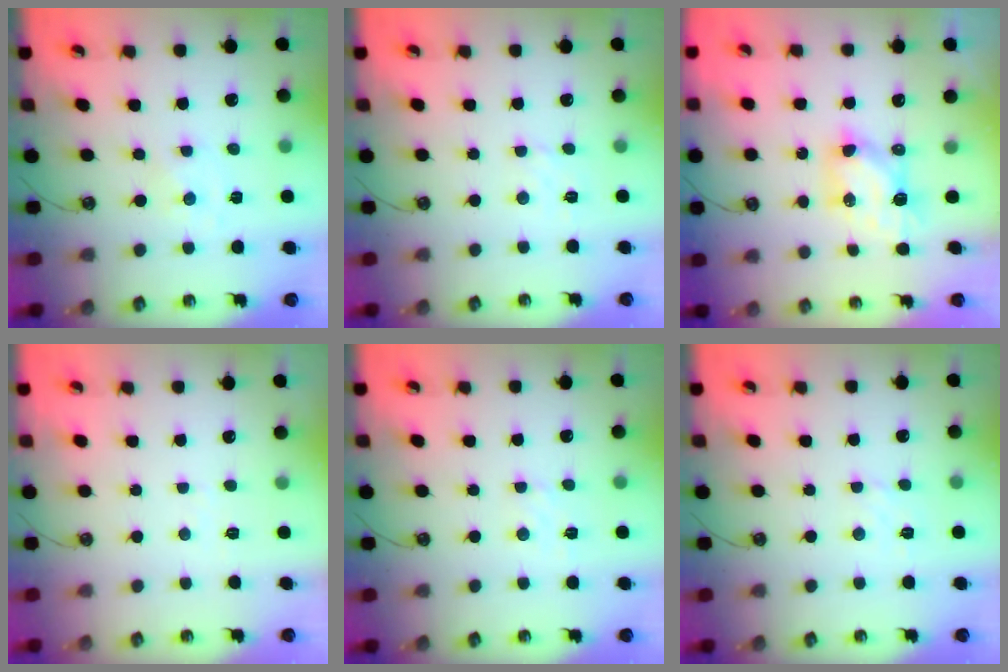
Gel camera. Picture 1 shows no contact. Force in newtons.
{"total": 1.6, "press": 1.5, "slide": 0.5}
{"total": 6.3, "press": 6.3, "slide": 0.3}
{"total": 2.3, "press": 2.2, "slide": 0.4}
{"total": 3.3, "press": 3.3, "slide": 0.5}
{"total": 1.6, "press": 1.5, "slide": 0.5}